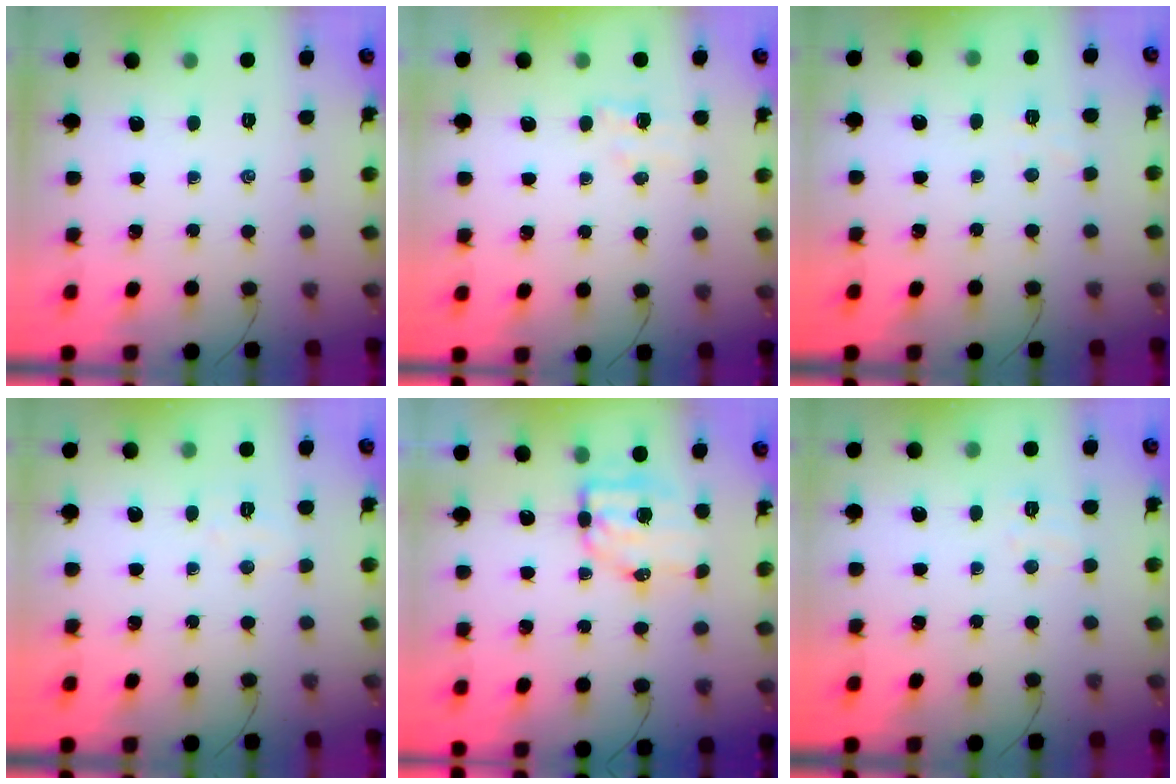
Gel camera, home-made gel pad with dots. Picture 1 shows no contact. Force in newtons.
{"total": 4.2, "press": 4.0, "slide": 1.3}
{"total": 2.5, "press": 2.4, "slide": 0.6}
{"total": 4.1, "press": 4.0, "slide": 0.9}
{"total": 6.8, "press": 6.7, "slide": 1.1}
{"total": 4.1, "press": 3.9, "slide": 1.2}